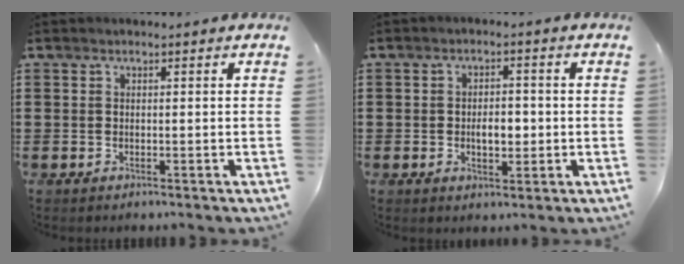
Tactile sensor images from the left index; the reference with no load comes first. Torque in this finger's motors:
{"motor_torque": [0.20, 0.05, 0.22, 0.07]}